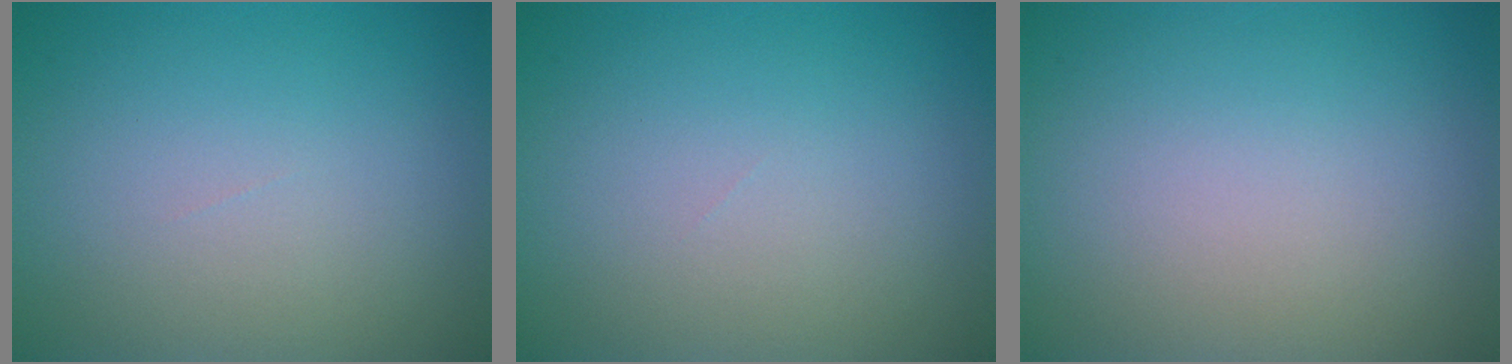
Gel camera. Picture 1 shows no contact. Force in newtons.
{"total": 0.0}
{"total": 0.0}